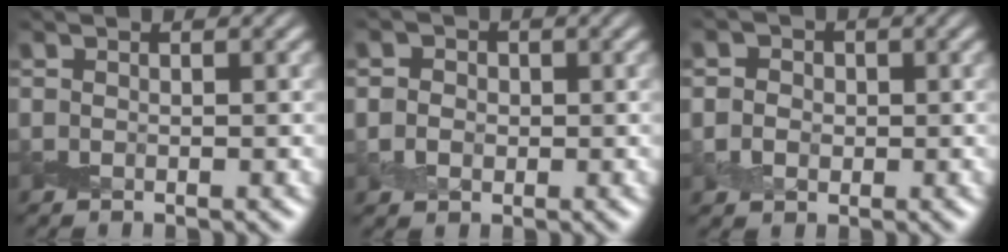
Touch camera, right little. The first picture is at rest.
{"total": 2.9, "force": [0.3, 2.5, 1.3], "torque": [-0.010, 0.010, -0.012]}
{"total": 3.3, "force": [0.4, 3.0, 1.5], "torque": [-0.011, 0.012, -0.011]}